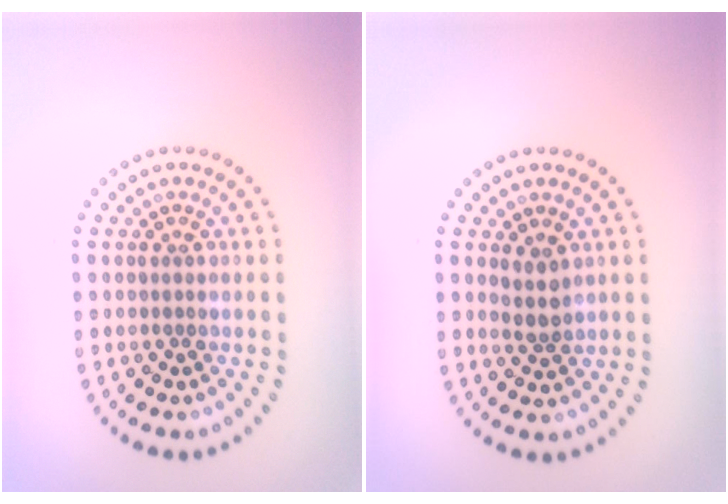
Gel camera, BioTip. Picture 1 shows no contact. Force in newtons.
{"total": 1.8, "press": 1.6, "slide": 0.9}